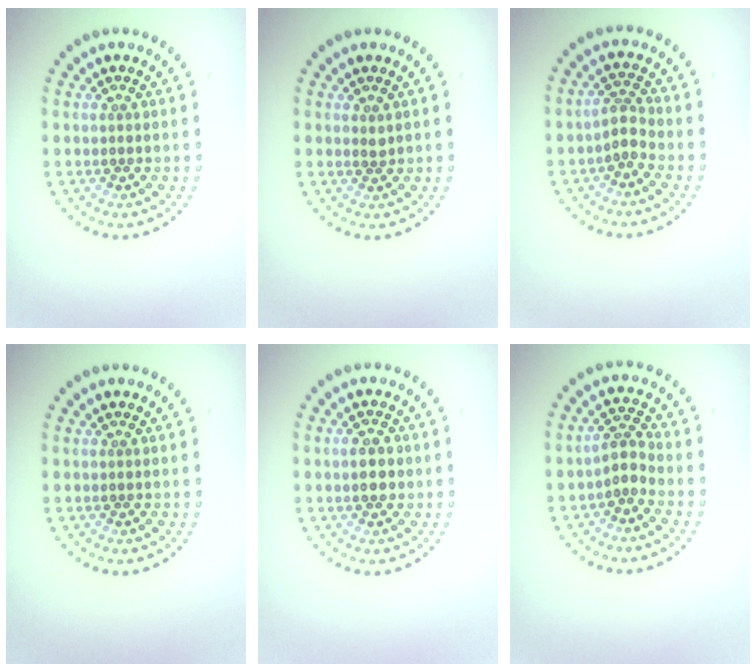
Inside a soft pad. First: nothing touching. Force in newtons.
{"total": 0.5, "press": 0.4, "slide": 0.3}
{"total": 1.7, "press": 1.3, "slide": 1.1}
{"total": 0.0}
{"total": 1.9, "press": 1.9, "slide": 0.0}
{"total": 2.0, "press": 1.5, "slide": 1.2}